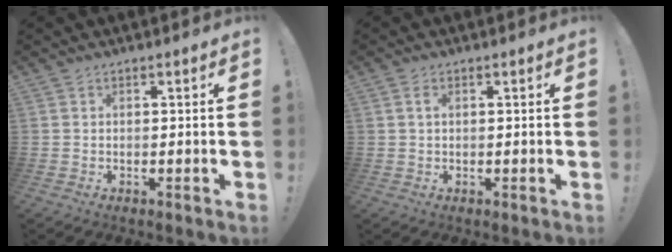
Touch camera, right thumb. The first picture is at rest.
{"total": 1.7, "force": [0.6, 0.9, 1.4], "torque": [-0.025, 0.003, 0.009]}